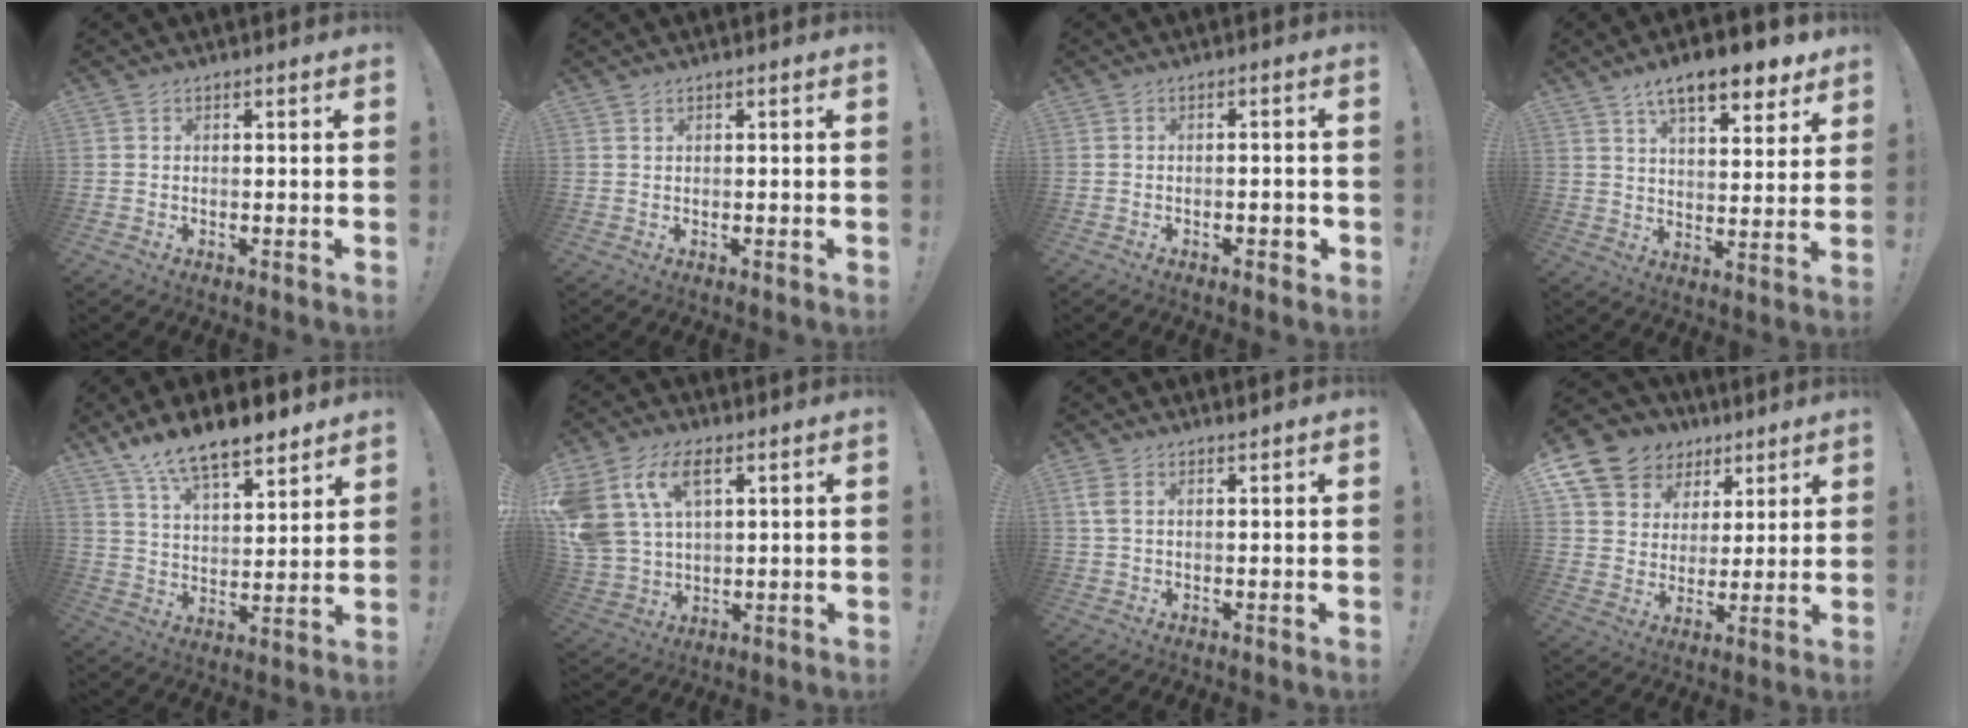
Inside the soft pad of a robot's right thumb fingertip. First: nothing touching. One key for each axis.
{"total": 0.9, "fx": 0.7, "fy": 0.2, "fz": -0.6, "tx": 0.001, "ty": 0.002, "tz": 0.015}
{"total": 1.6, "fx": -0.9, "fy": 1.0, "fz": 1.0, "tx": -0.012, "ty": 0.007, "tz": -0.014}
{"total": 12.4, "fx": 8.4, "fy": 4.2, "fz": 8.1, "tx": -0.123, "ty": -0.048, "tz": 0.141}
{"total": 12.1, "fx": 9.9, "fy": 3.9, "fz": 5.9, "tx": -0.105, "ty": -0.068, "tz": 0.178}
{"total": 14.1, "fx": 6.7, "fy": 8.8, "fz": 8.7, "tx": -0.200, "ty": -0.022, "tz": 0.129}
{"total": 2.6, "fx": 1.7, "fy": 0.7, "fz": 1.9, "tx": -0.034, "ty": -0.006, "tz": 0.029}
{"total": 12.4, "fx": 7.8, "fy": 9.0, "fz": 3.5, "tx": -0.063, "ty": -0.058, "tz": 0.156}